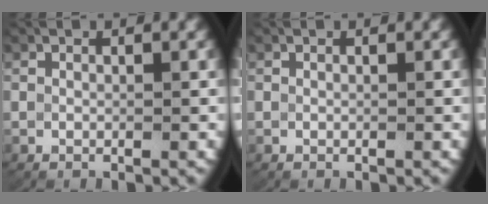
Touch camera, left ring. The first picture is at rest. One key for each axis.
{"total": 0.0}